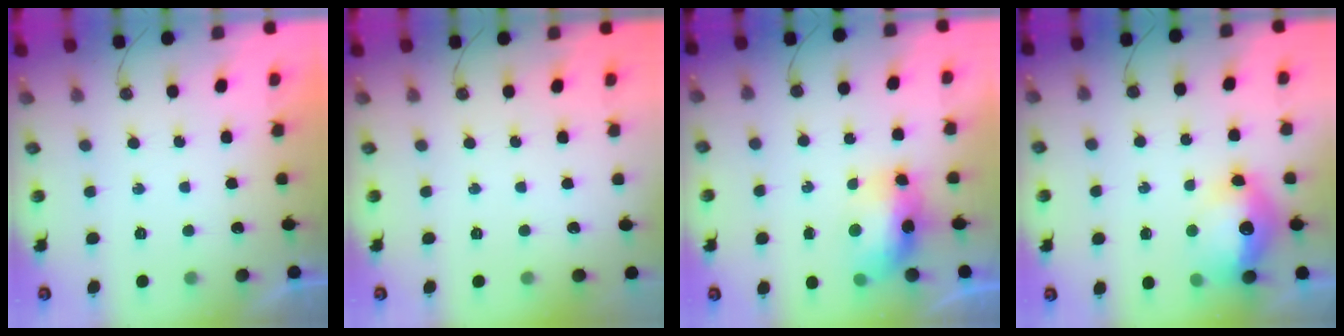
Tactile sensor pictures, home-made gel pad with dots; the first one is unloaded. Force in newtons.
{"total": 0.0}
{"total": 8.9, "press": 8.8, "slide": 1.4}
{"total": 14.7, "press": 14.6, "slide": 1.4}